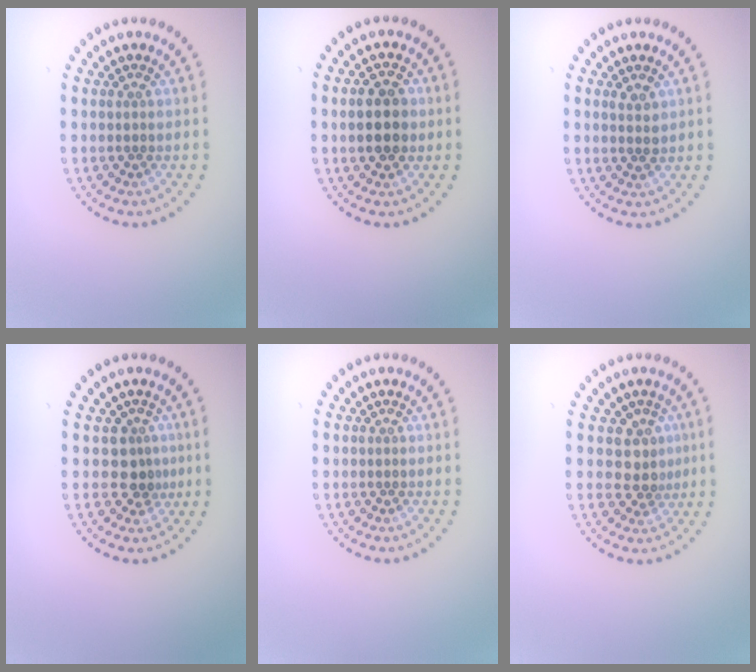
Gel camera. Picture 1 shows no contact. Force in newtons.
{"total": 4.2, "press": 4.2, "slide": 0.1}
{"total": 1.3, "press": 1.2, "slide": 0.4}
{"total": 2.3, "press": 1.8, "slide": 1.5}
{"total": 0.0}
{"total": 2.6, "press": 2.1, "slide": 1.6}